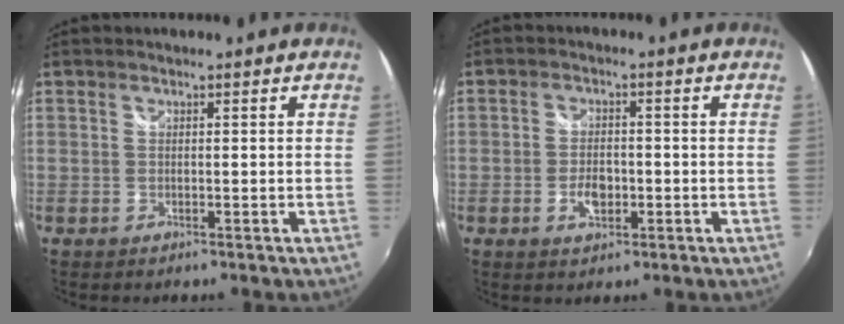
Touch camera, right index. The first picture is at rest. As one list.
[{"total": 4.4, "force": [-1.4, 2.7, 3.2], "torque": [-0.063, -0.001, -0.024]}]